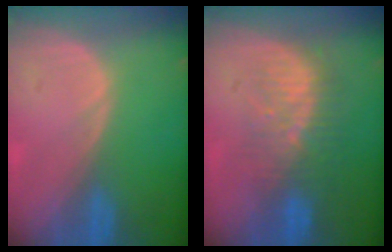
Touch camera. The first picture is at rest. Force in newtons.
{"total": 8.4, "press": 7.8, "slide": 3.0}